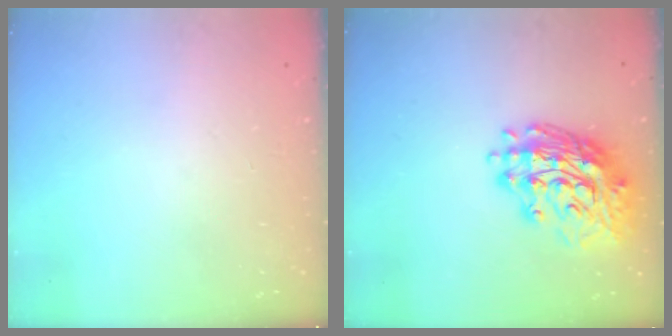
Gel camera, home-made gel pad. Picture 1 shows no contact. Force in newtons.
{"total": 17.0, "press": 16.9, "slide": 2.2}